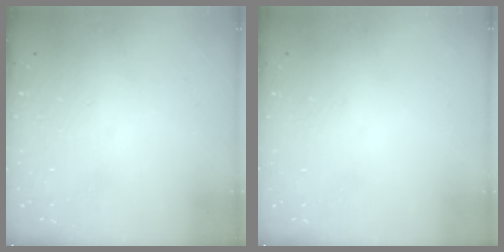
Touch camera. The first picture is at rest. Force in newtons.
{"total": 0.0}